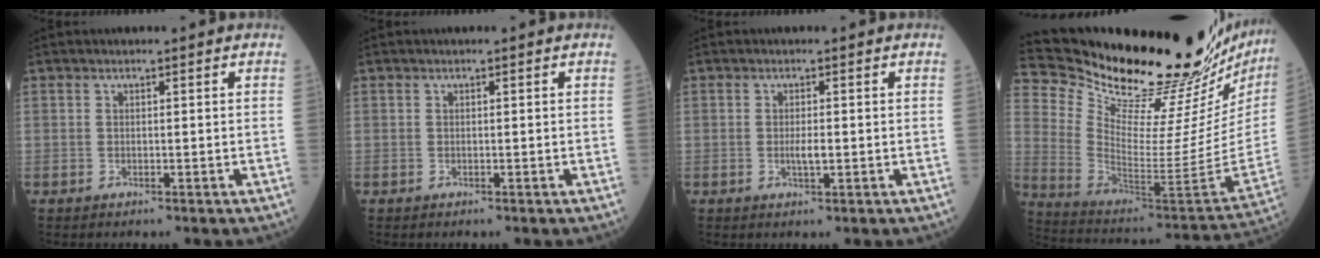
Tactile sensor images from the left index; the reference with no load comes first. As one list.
[{"total": 0.0}, {"total": 1.8, "force": [-0.2, 0.4, 1.7], "torque": [-0.034, -0.001, -0.003]}, {"total": 32.3, "force": [28.3, 3.0, 15.2], "torque": [-0.252, -0.134, 0.398]}]